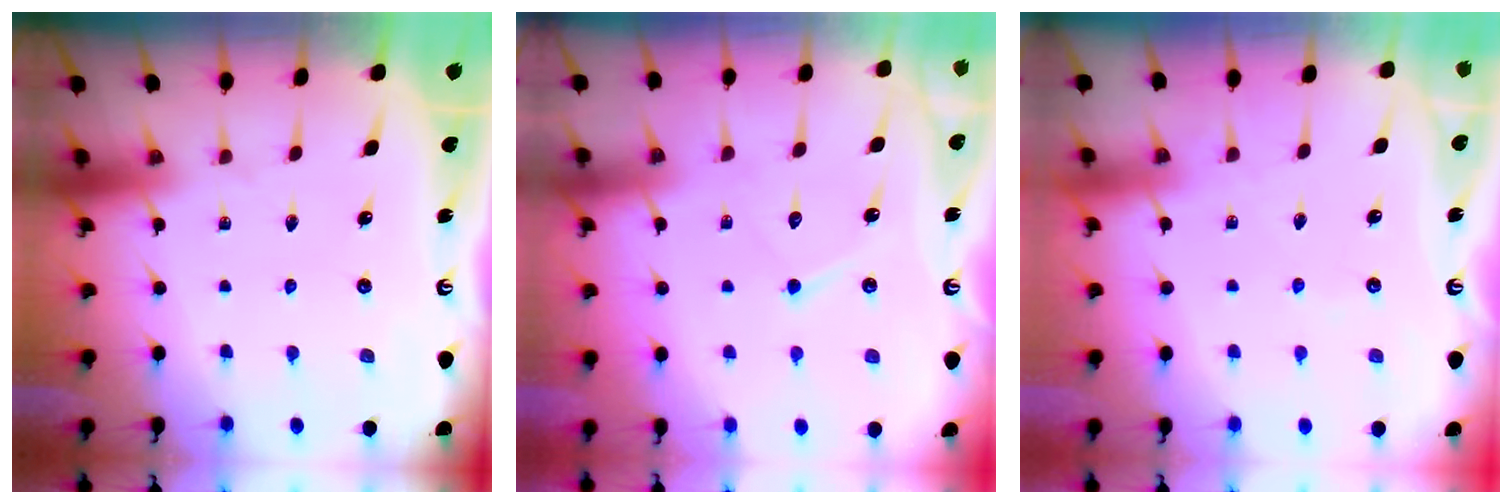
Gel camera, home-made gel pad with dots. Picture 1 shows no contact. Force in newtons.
{"total": 6.6, "press": 6.6, "slide": 0.5}
{"total": 3.3, "press": 3.3, "slide": 0.4}